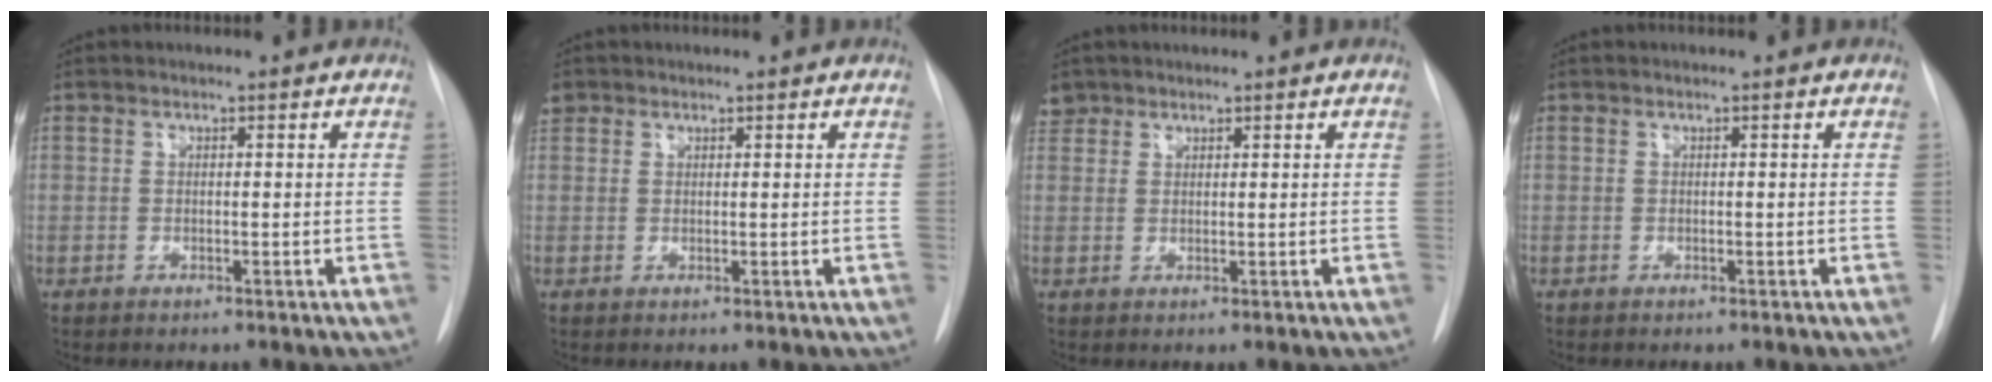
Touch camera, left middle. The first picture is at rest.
{"total": 2.1, "force": [1.2, 1.7, 0.3], "torque": [-0.008, 0.018, 0.024]}
{"total": 2.3, "force": [1.7, 1.5, -0.1], "torque": [0.004, 0.012, 0.032]}
{"total": 0.0}